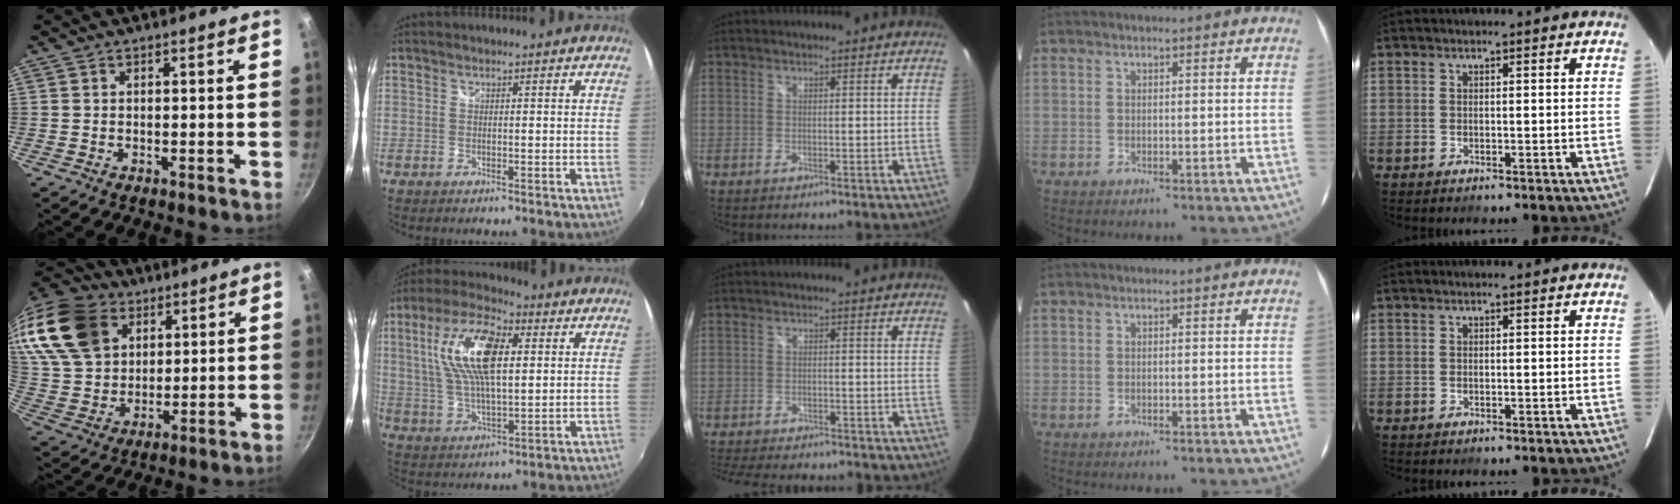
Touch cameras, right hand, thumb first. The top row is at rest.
{"thumb": {"total": 21.3, "force": [10.8, 15.0, 10.6], "torque": [-0.202, -0.019, 0.213]}, "index": {"total": 15.8, "force": [4.2, 6.6, 13.7], "torque": [-0.265, 0.020, 0.077]}, "middle": {"total": 11.6, "force": [-10.3, 3.0, 4.5], "torque": [-0.108, -0.016, -0.156]}}